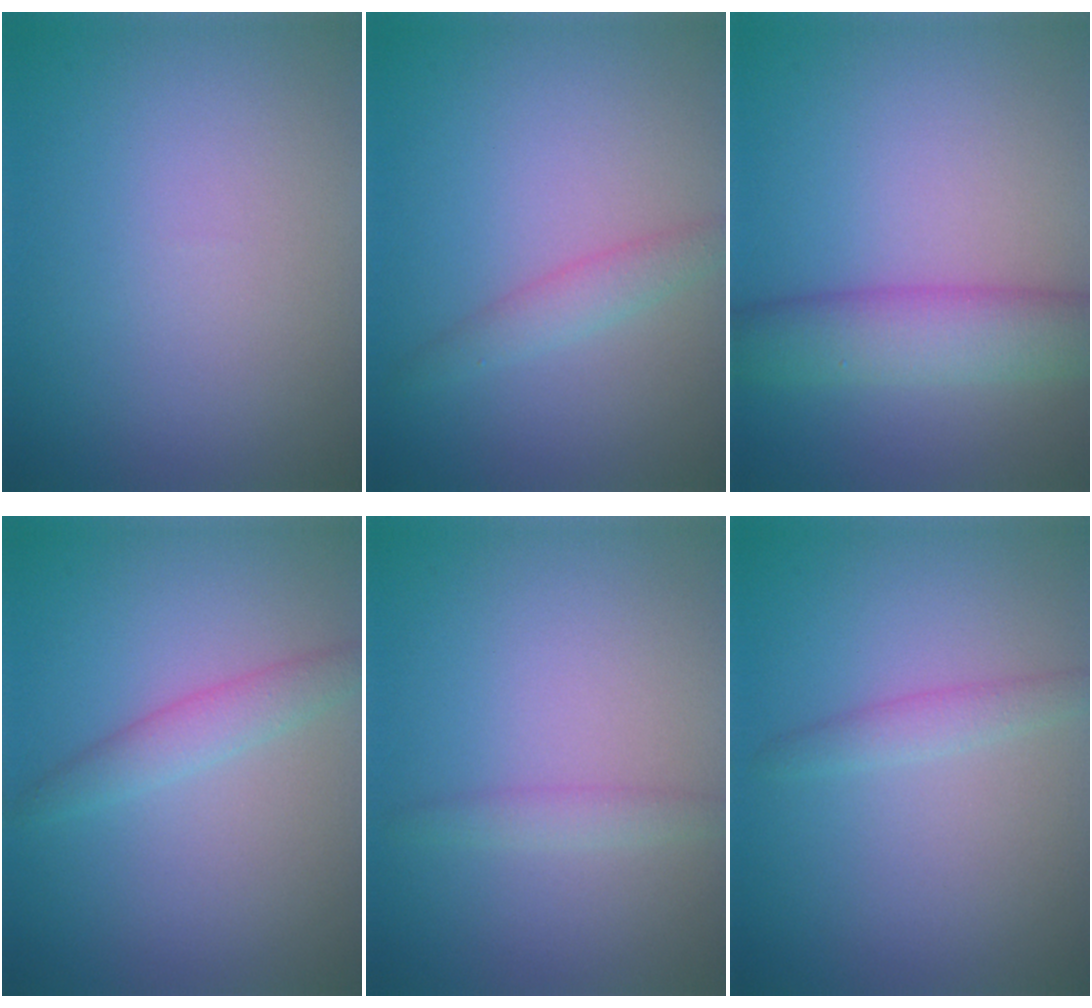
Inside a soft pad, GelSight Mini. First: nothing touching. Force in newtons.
{"total": 1.8, "press": 1.8, "slide": 0.1}
{"total": 5.5, "press": 5.5, "slide": 0.4}
{"total": 2.1, "press": 2.1, "slide": 0.0}
{"total": 1.3, "press": 1.3, "slide": 0.1}
{"total": 1.5, "press": 1.5, "slide": 0.0}